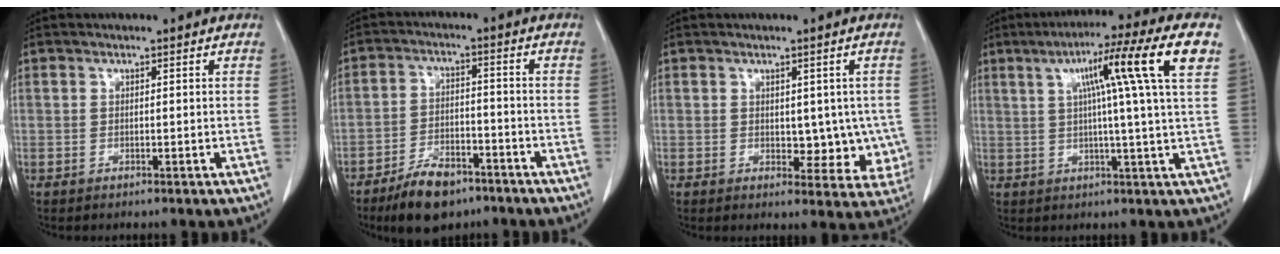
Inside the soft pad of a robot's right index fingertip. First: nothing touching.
{"total": 8.8, "force": [-6.4, 3.7, 4.8], "torque": [-0.090, -0.005, -0.112]}
{"total": 6.4, "force": [0.2, 4.0, 5.0], "torque": [-0.032, 0.001, 0.012]}
{"total": 14.1, "force": [4.9, -1.9, 13.1], "torque": [-0.192, 0.025, 0.066]}